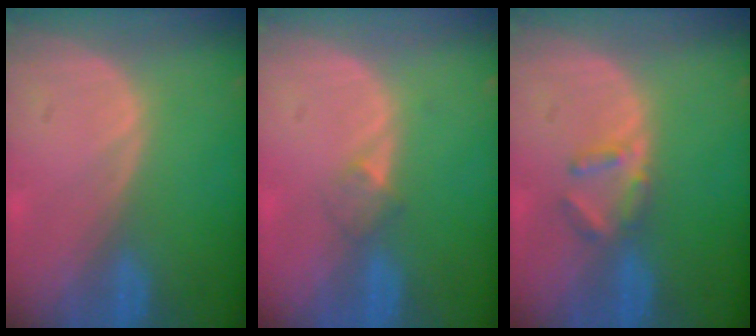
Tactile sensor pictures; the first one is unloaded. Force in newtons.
{"total": 2.1, "press": 1.8, "slide": 1.0}
{"total": 3.0, "press": 3.0, "slide": 0.4}